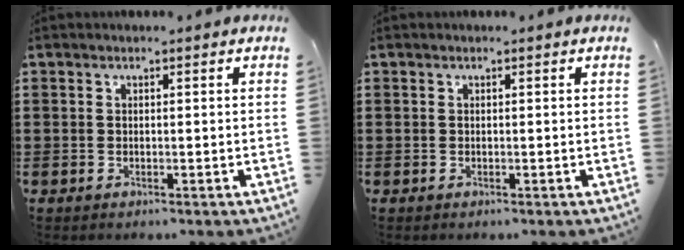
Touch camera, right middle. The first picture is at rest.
{"total": 0.0}